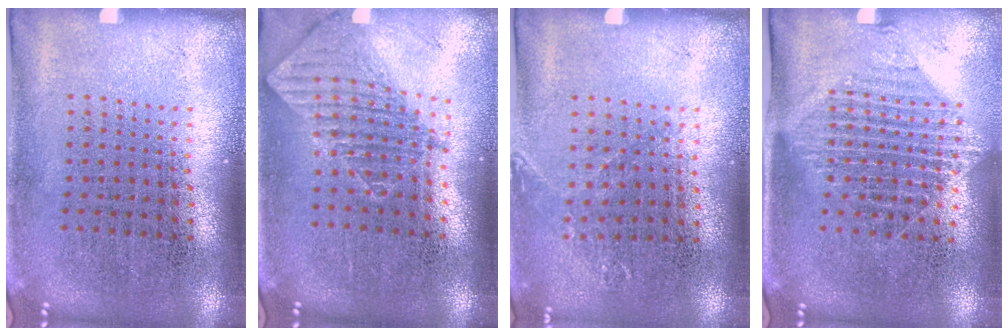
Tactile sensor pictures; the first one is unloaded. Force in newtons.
{"total": 1.2, "press": 1.1, "slide": 0.6}
{"total": 0.8, "press": 0.8, "slide": 0.1}
{"total": 1.6, "press": 1.3, "slide": 0.9}